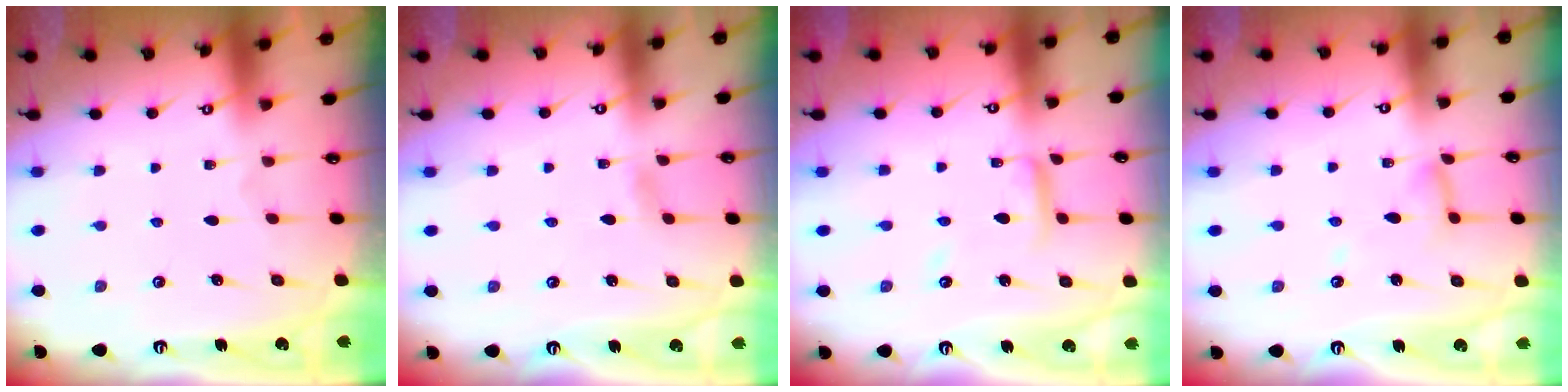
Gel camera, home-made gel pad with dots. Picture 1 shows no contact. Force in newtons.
{"total": 2.7, "press": 2.7, "slide": 0.4}
{"total": 7.3, "press": 7.3, "slide": 0.4}
{"total": 7.1, "press": 7.1, "slide": 0.6}